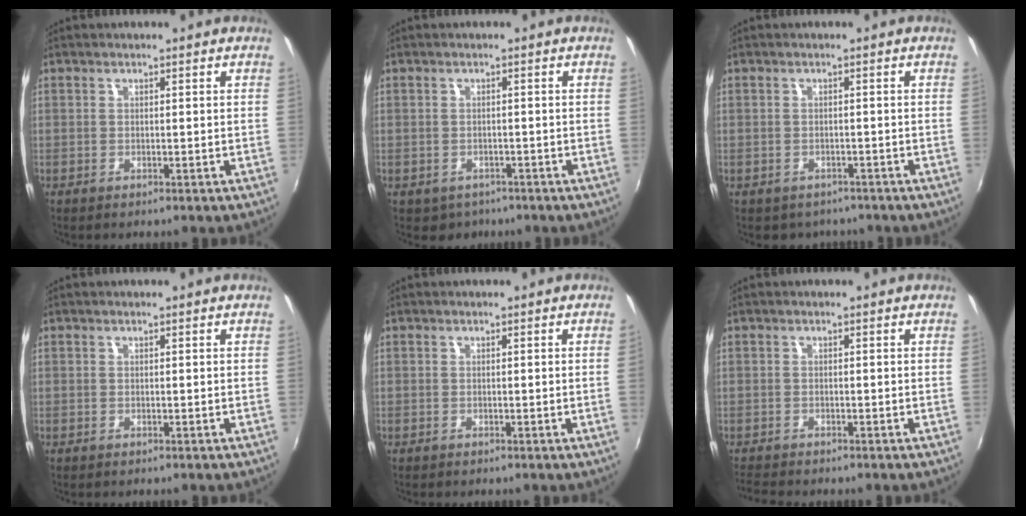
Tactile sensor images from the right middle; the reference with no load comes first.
{"total": 2.7, "force": [-1.6, 2.2, 0.4], "torque": [-0.016, -0.005, -0.020]}
{"total": 3.2, "force": [-2.4, 2.1, 0.4], "torque": [-0.016, -0.009, -0.031]}
{"total": 0.0}
{"total": 0.6, "force": [0.1, -0.4, 0.5], "torque": [-0.001, -0.005, 0.001]}
{"total": 2.9, "force": [-2.8, 0.2, 0.9], "torque": [-0.027, -0.017, -0.055]}